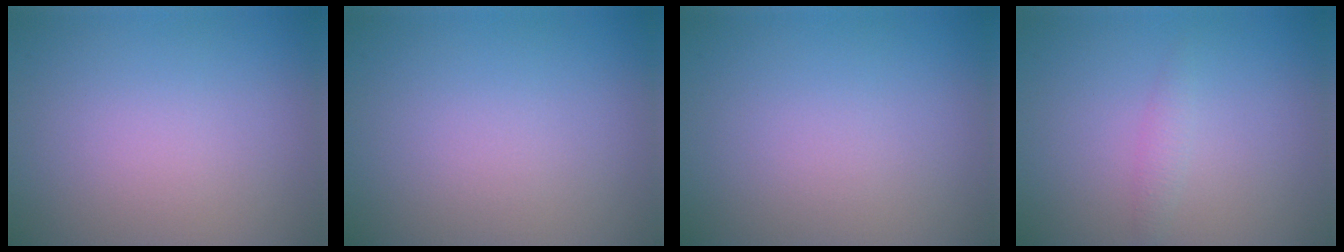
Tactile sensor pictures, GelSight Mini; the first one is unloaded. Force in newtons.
{"total": 0.0}
{"total": 0.0}
{"total": 1.0, "press": 1.0, "slide": 0.1}